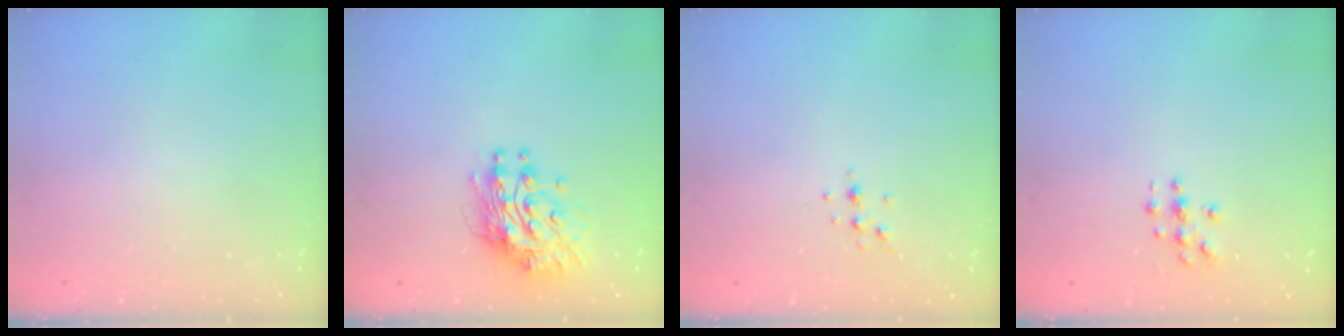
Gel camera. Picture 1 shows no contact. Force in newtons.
{"total": 11.5, "press": 11.5, "slide": 1.0}
{"total": 4.1, "press": 3.7, "slide": 1.8}
{"total": 3.1, "press": 3.1, "slide": 0.2}